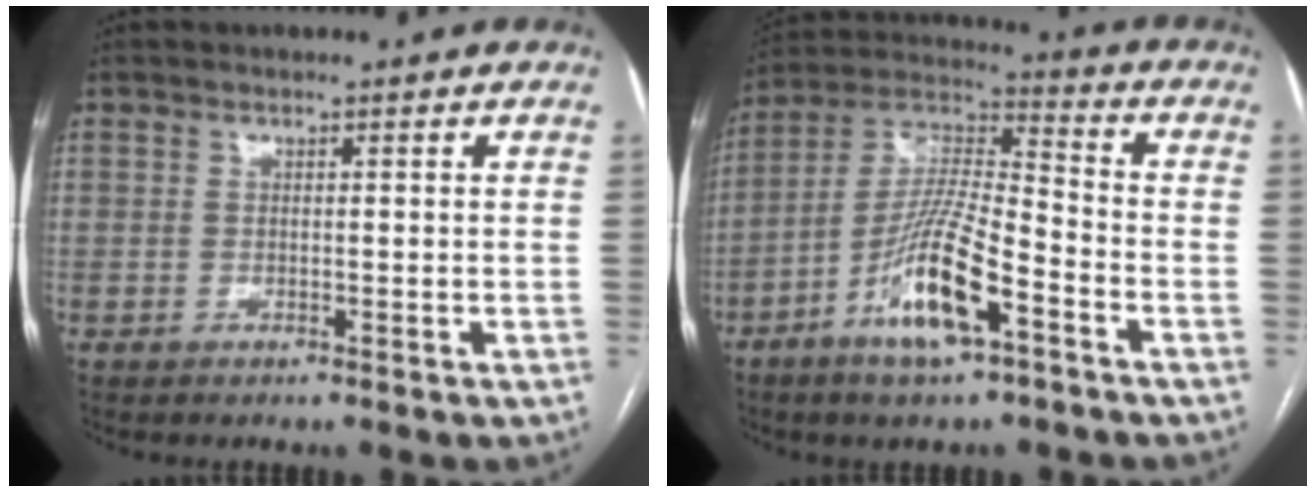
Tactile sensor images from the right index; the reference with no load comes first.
{"total": 14.0, "force": [-6.5, 2.6, 12.1], "torque": [-0.242, -0.007, -0.118]}